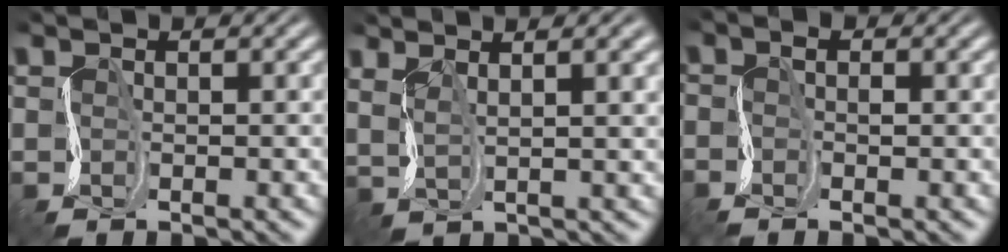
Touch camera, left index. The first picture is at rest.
{"total": 8.0, "force": [4.1, 3.4, 6.0], "torque": [-0.124, 0.035, 0.062]}
{"total": 1.2, "force": [-1.1, 0.0, 0.6], "torque": [-0.018, -0.001, -0.024]}